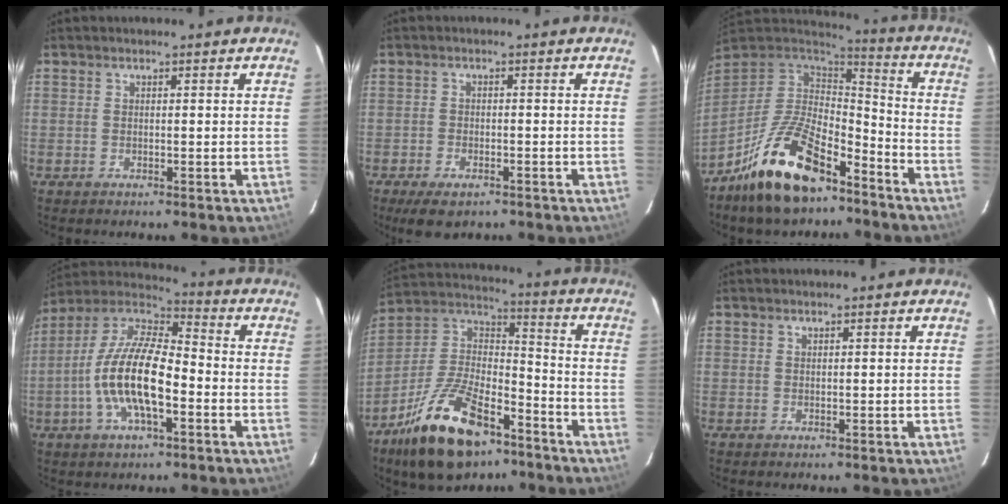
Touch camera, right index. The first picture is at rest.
{"total": 5.6, "force": [-3.9, 2.6, 3.2], "torque": [-0.075, -0.016, -0.062]}
{"total": 19.5, "force": [-12.8, 8.0, 12.3], "torque": [-0.240, -0.003, -0.225]}
{"total": 16.4, "force": [-4.3, 5.9, 14.7], "torque": [-0.292, -0.002, -0.088]}
{"total": 21.4, "force": [-13.1, 9.7, 13.9], "torque": [-0.277, 0.003, -0.225]}
{"total": 0.0}